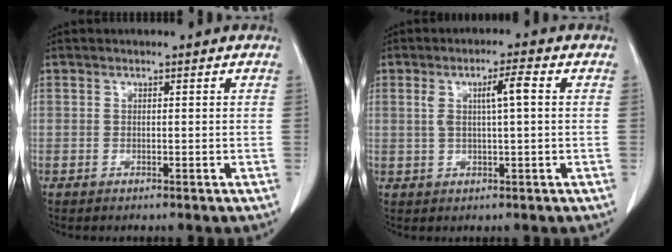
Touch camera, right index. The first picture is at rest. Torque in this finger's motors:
{"motor_torque": [0.13, 0.07, 0.12, 0.04]}